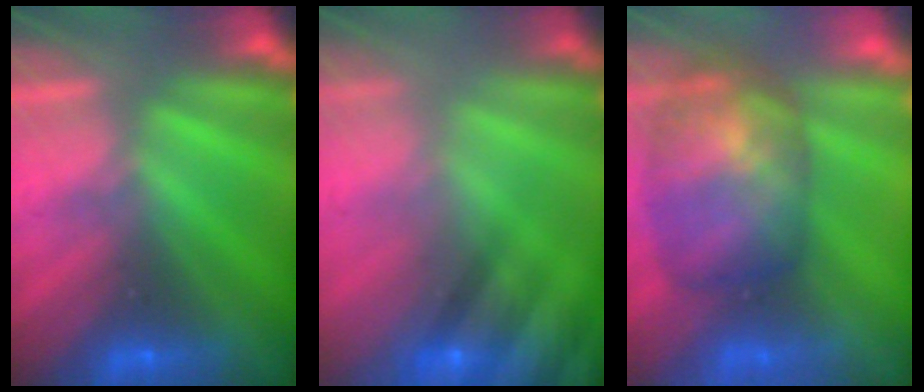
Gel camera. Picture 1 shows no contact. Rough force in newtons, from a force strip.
{"total": 9.1}
{"total": 7.1}